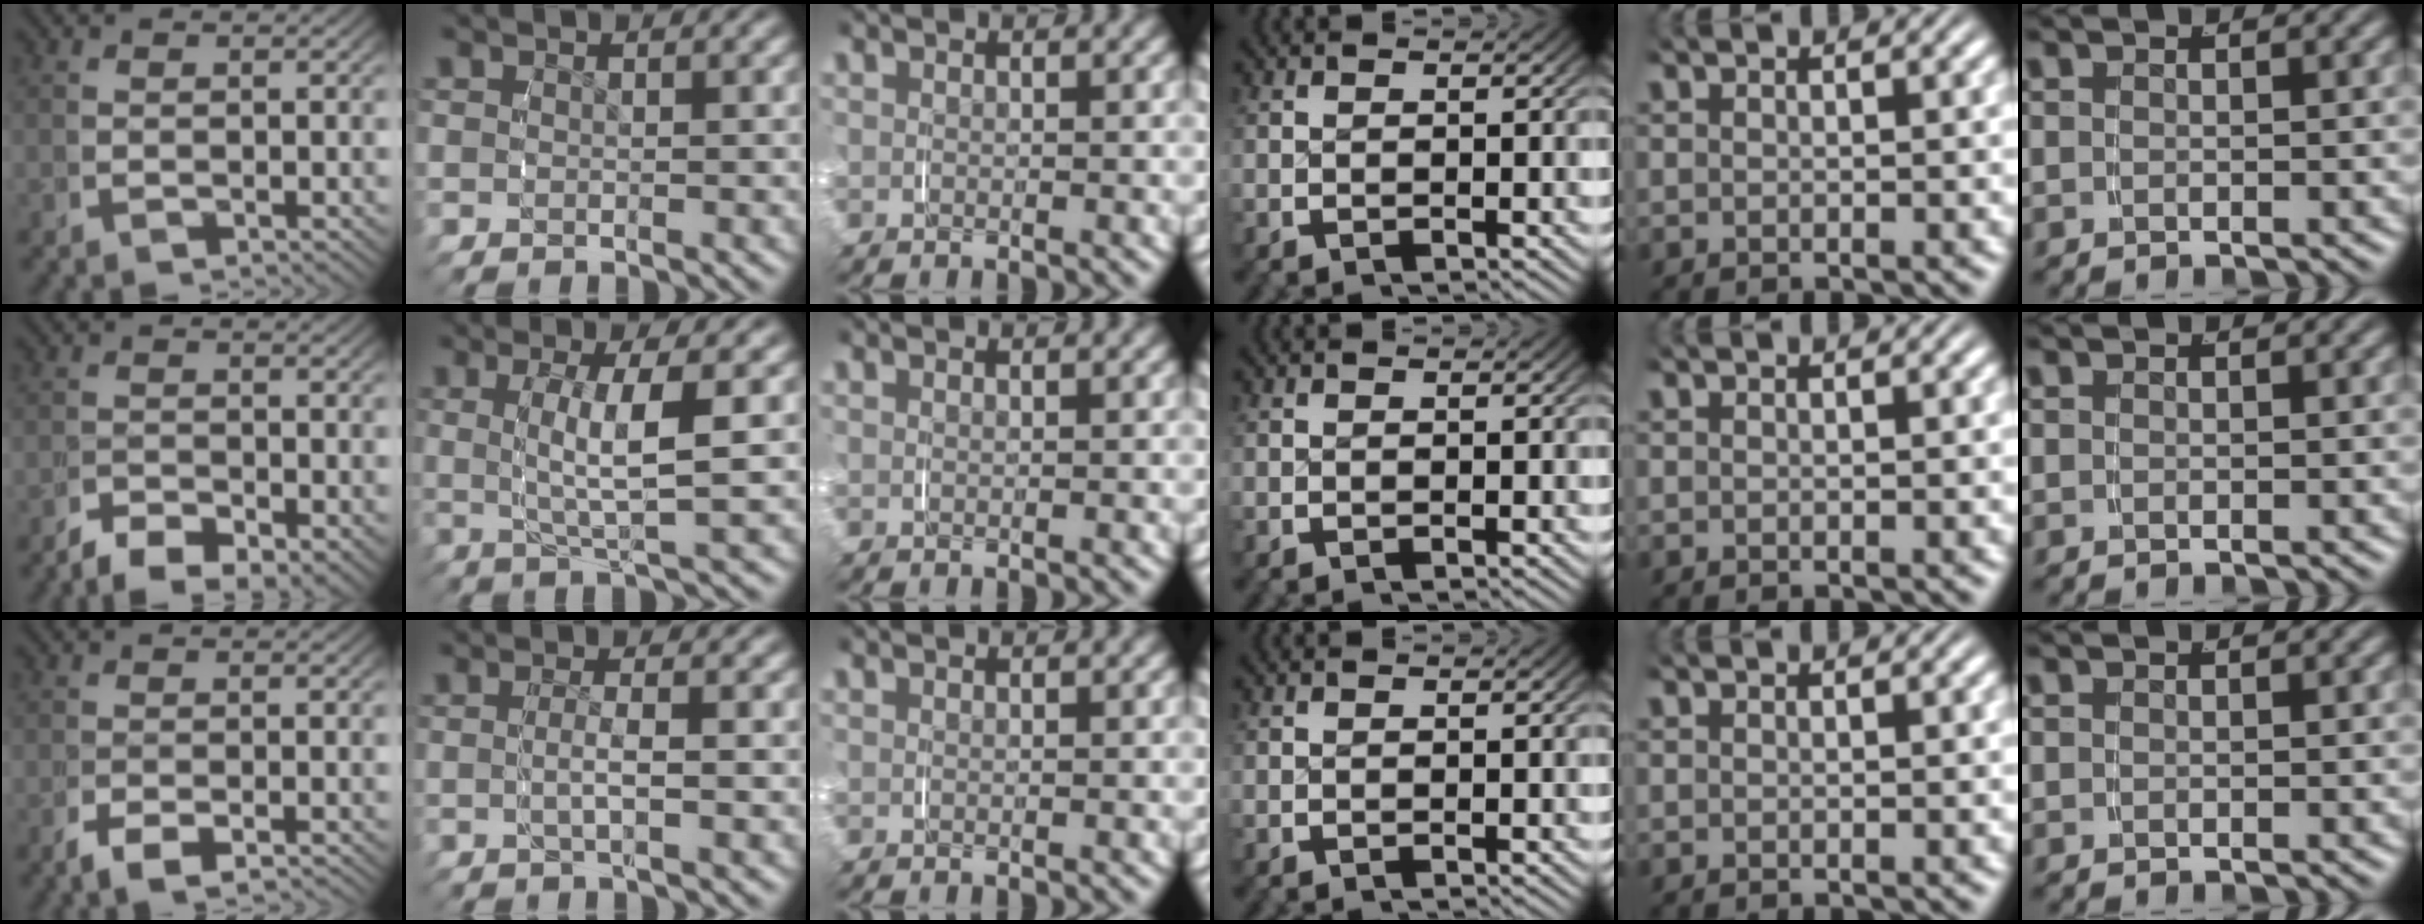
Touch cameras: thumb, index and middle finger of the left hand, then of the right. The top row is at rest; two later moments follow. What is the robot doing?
{"motion": "grasp_and_lifting", "object": "map"}